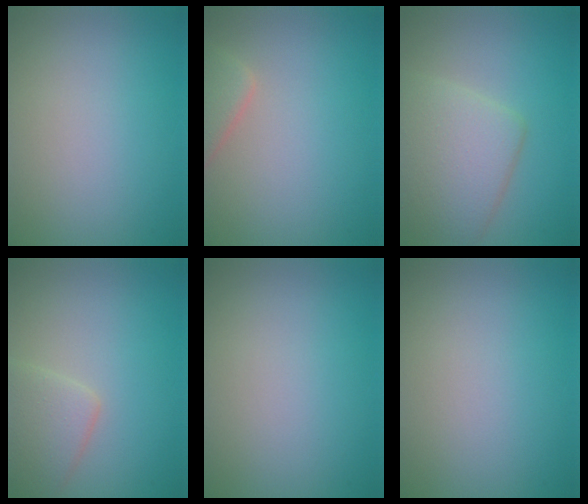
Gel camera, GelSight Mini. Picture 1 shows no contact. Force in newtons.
{"total": 2.8, "press": 2.8, "slide": 0.2}
{"total": 5.7, "press": 5.7, "slide": 0.3}
{"total": 3.4, "press": 3.4, "slide": 0.1}
{"total": 0.0}
{"total": 0.0}